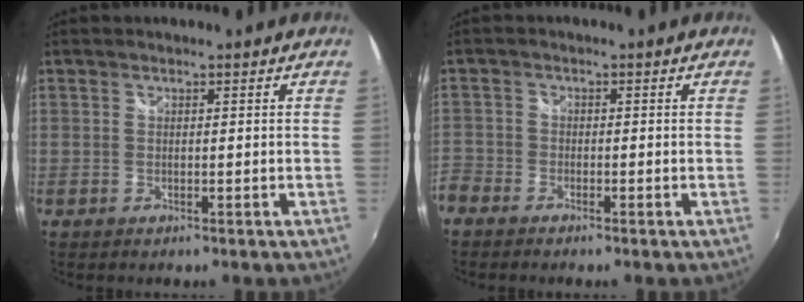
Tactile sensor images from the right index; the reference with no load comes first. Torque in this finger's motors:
{"motor_torque": [-0.80, -0.68, -1.05, -0.21]}